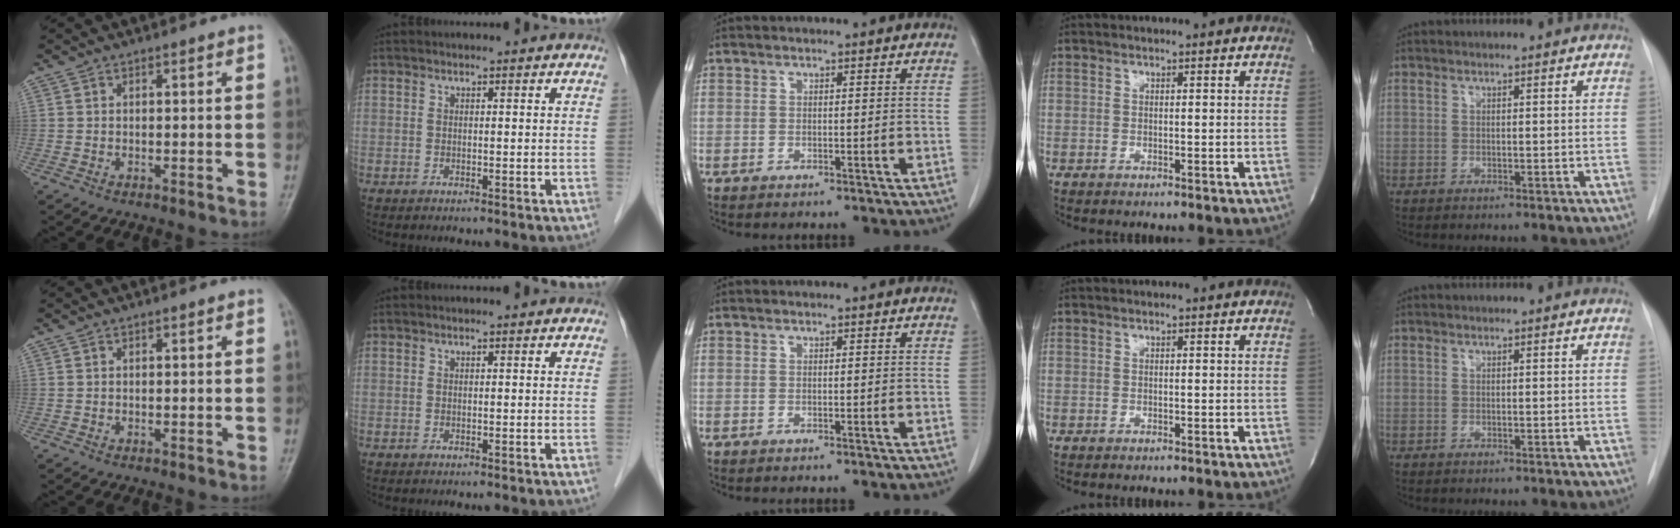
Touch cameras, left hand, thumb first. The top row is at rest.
{}